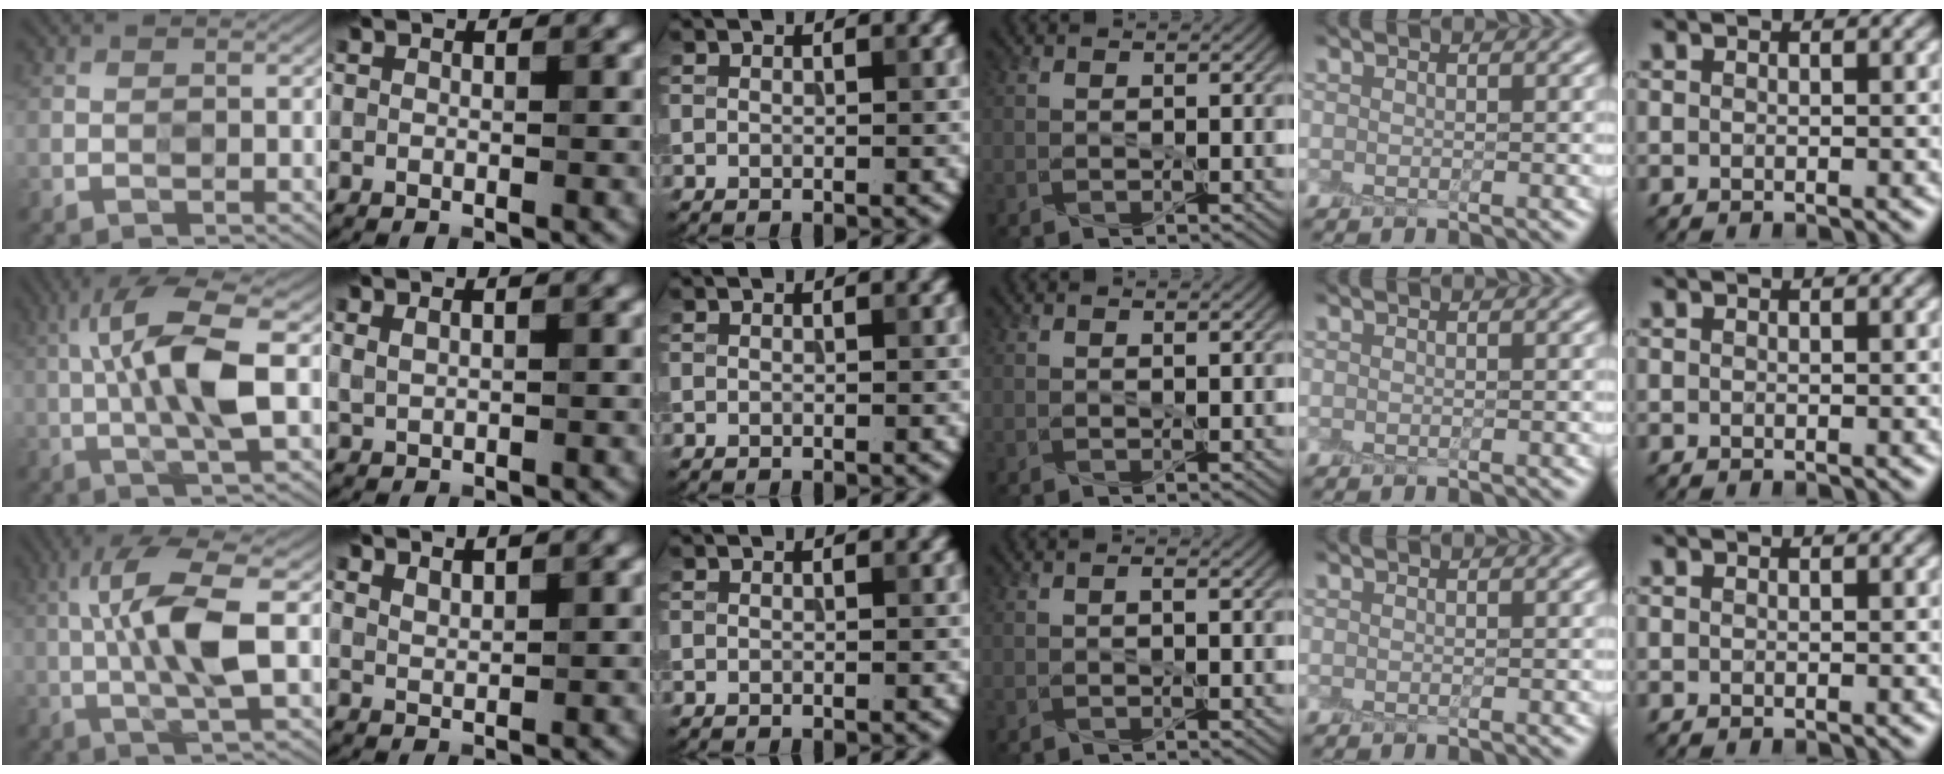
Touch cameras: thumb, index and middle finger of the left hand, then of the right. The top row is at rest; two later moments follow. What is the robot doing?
{"motion": "peel", "object": "plastic wrap"}